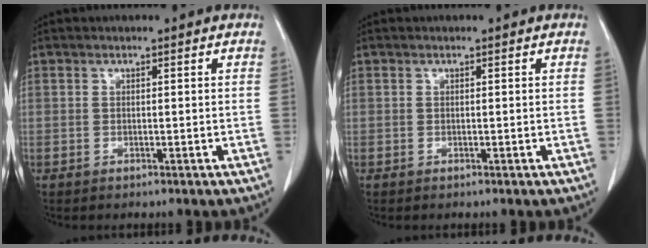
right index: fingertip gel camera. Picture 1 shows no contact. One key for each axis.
{"total": 0.0}